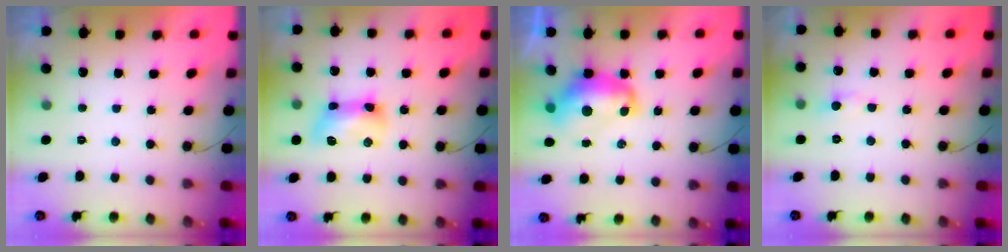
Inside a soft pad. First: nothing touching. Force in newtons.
{"total": 10.5, "press": 10.4, "slide": 0.9}
{"total": 10.8, "press": 10.8, "slide": 1.2}
{"total": 4.6, "press": 4.6, "slide": 0.6}